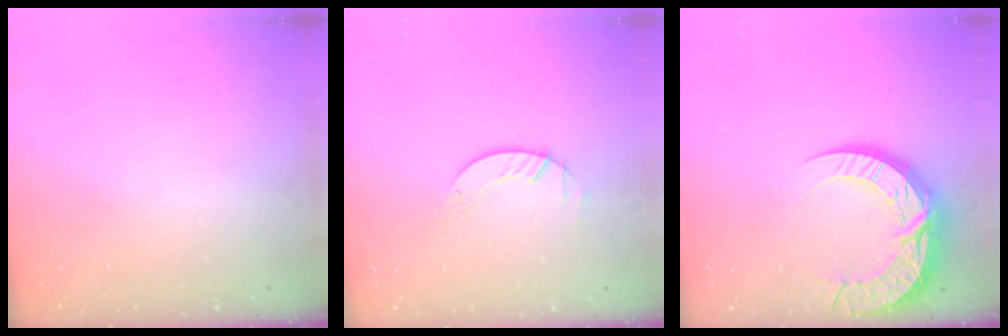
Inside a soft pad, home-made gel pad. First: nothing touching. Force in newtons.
{"total": 2.0, "press": 2.0, "slide": 0.2}
{"total": 16.6, "press": 16.5, "slide": 1.4}